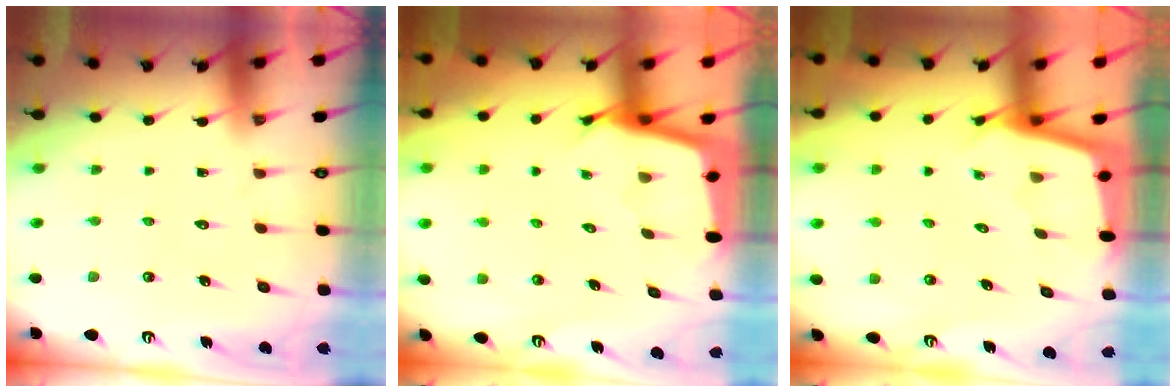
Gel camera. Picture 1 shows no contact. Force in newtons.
{"total": 2.7, "press": 2.7, "slide": 0.1}
{"total": 2.2, "press": 2.2, "slide": 0.2}